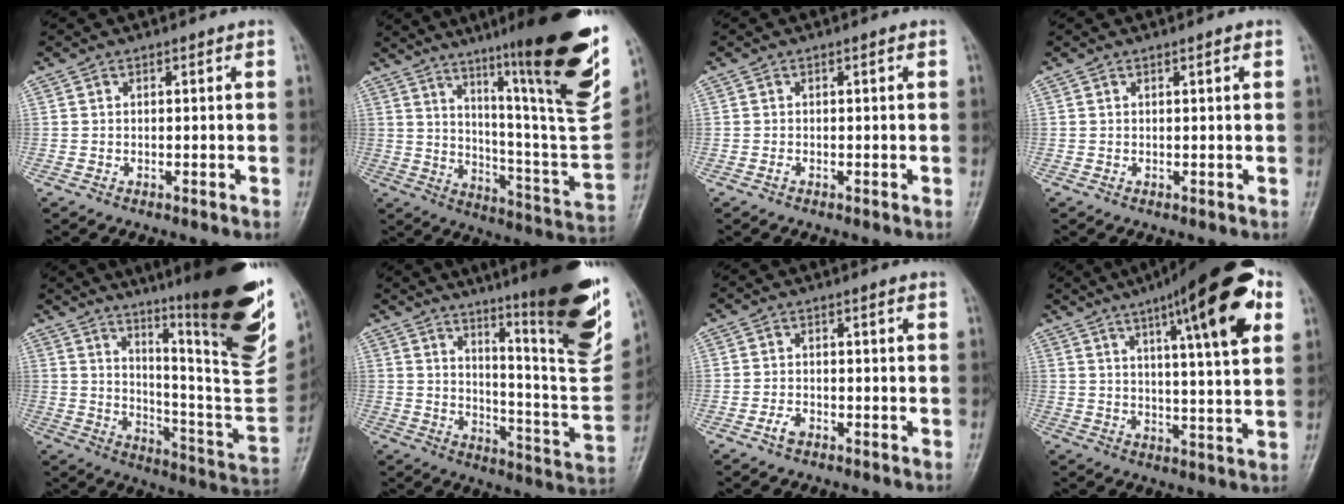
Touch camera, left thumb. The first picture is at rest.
{"total": 29.4, "force": [17.2, 3.2, 23.7], "torque": [-0.310, -0.081, 0.265]}
{"total": 0.7, "force": [-0.2, 0.2, 0.6], "torque": [-0.009, 0.006, 0.000]}
{"total": 0.8, "force": [0.4, 0.1, 0.7], "torque": [-0.011, 0.001, 0.005]}
{"total": 29.0, "force": [16.8, 4.0, 23.3], "torque": [-0.293, -0.086, 0.252]}
{"total": 24.9, "force": [15.3, 3.2, 19.4], "torque": [-0.246, -0.089, 0.223]}
{"total": 2.1, "force": [-1.3, 1.1, 1.3], "torque": [-0.027, 0.010, -0.024]}
{"total": 20.4, "force": [9.6, 4.3, 17.5], "torque": [-0.236, -0.013, 0.135]}